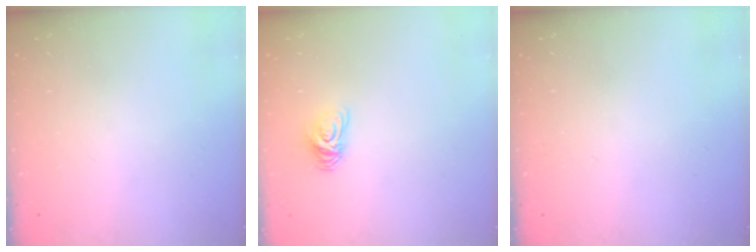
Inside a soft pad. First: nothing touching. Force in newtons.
{"total": 5.5, "press": 5.5, "slide": 0.7}
{"total": 0.0}